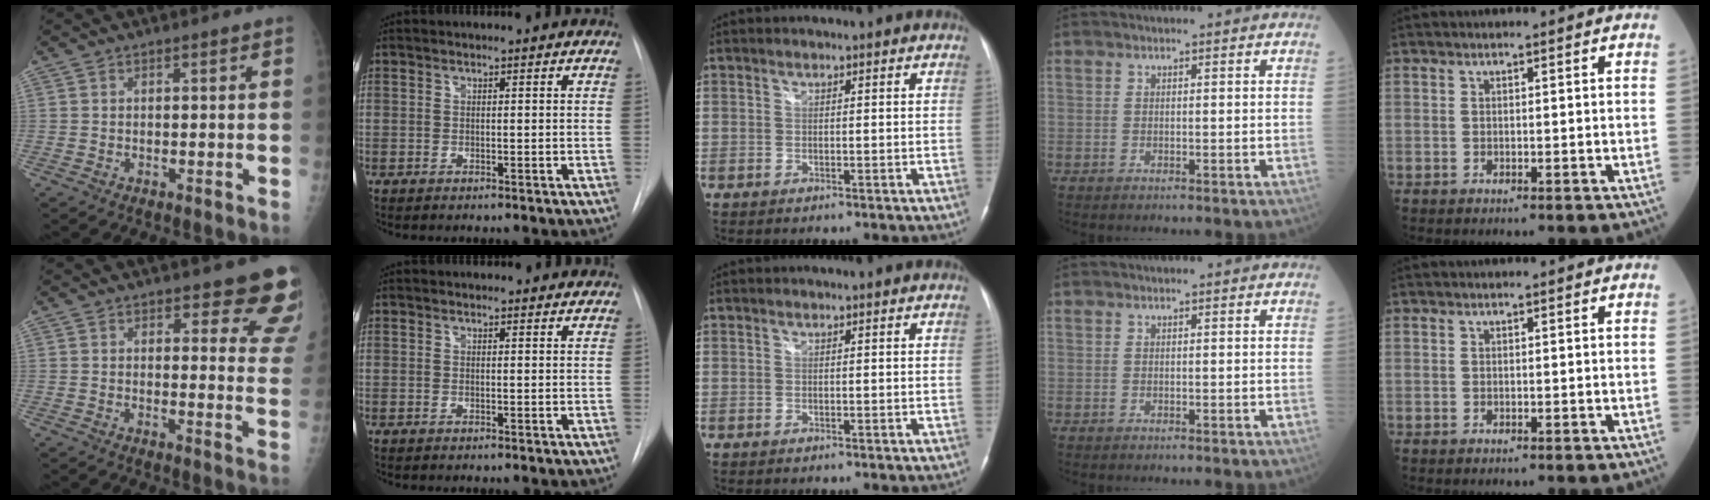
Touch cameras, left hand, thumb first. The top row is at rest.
{"thumb": {"total": 11.0, "force": [8.9, 3.8, 5.1], "torque": [-0.006, -0.056, 0.081]}, "index": {"total": 2.3, "force": [2.1, 0.9, 0.3], "torque": [-0.004, 0.004, 0.015]}}